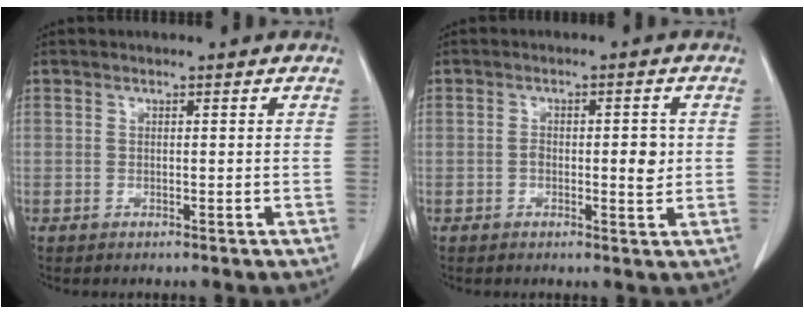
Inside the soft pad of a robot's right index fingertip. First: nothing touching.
{"total": 4.0, "force": [-0.3, 1.6, 3.6], "torque": [-0.053, 0.001, -0.003]}